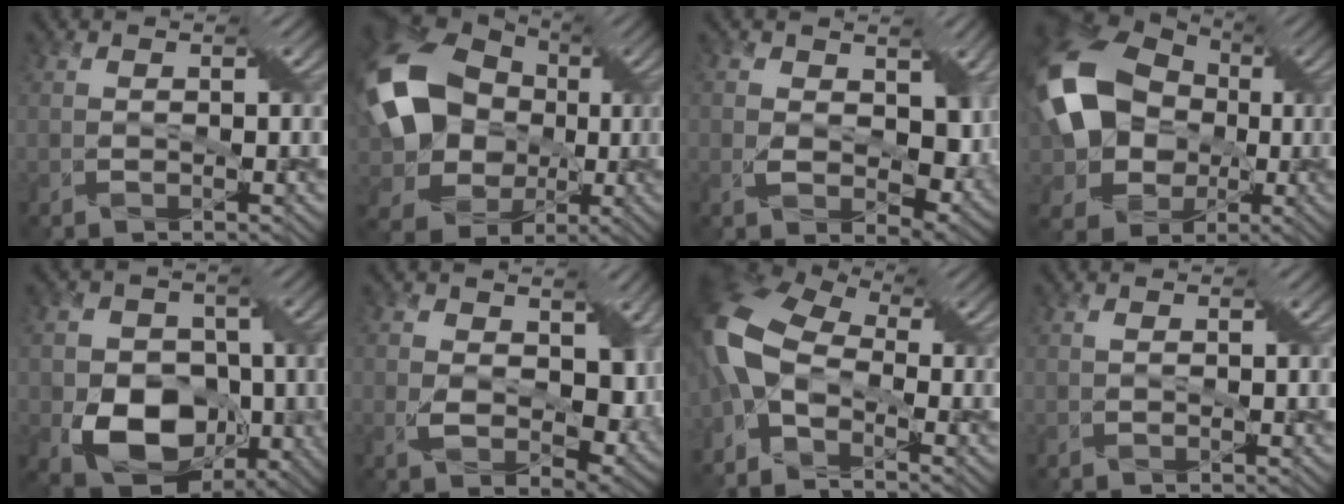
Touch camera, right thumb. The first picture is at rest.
{"total": 19.2, "force": [0.9, 15.3, 11.6], "torque": [-0.276, 0.000, 0.033]}
{"total": 6.8, "force": [0.4, 4.5, 5.1], "torque": [-0.102, -0.014, 0.013]}
{"total": 17.5, "force": [1.1, 13.9, 10.6], "torque": [-0.239, -0.007, 0.025]}
{"total": 11.9, "force": [-3.5, 8.7, 7.4], "torque": [-0.127, -0.032, -0.063]}
{"total": 7.5, "force": [0.3, 4.9, 5.7], "torque": [-0.115, -0.015, 0.010]}
{"total": 10.8, "force": [-2.8, 5.9, 8.6], "torque": [-0.218, -0.002, -0.065]}
{"total": 0.6, "force": [0.2, 0.1, 0.5], "torque": [-0.009, 0.002, 0.002]}